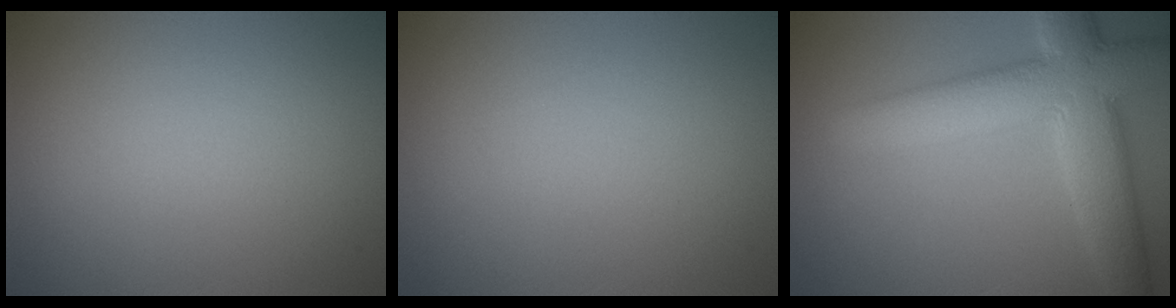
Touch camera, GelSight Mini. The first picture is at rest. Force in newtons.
{"total": 0.0}
{"total": 9.1, "press": 9.1, "slide": 0.8}